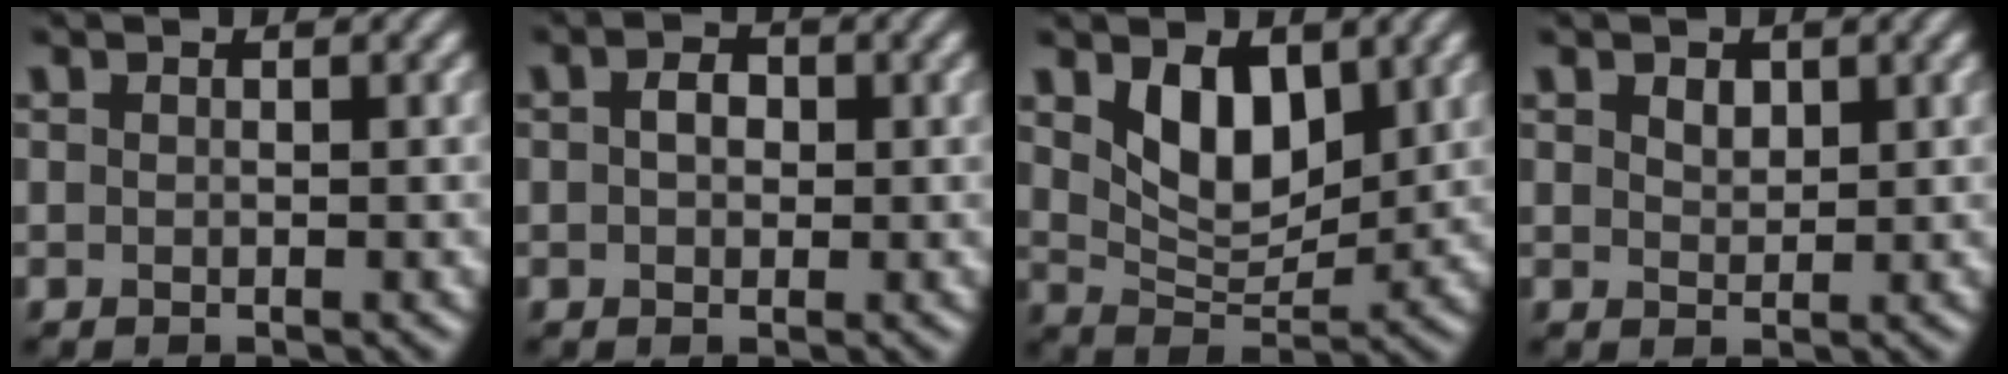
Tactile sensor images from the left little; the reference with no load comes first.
{"total": 2.0, "force": [0.2, 1.4, 1.4], "torque": [-0.024, 0.002, 0.000]}
{"total": 5.0, "force": [2.2, 2.8, 3.4], "torque": [-0.071, -0.013, 0.039]}
{"total": 1.4, "force": [0.8, 0.8, 0.7], "torque": [-0.013, 0.000, 0.017]}